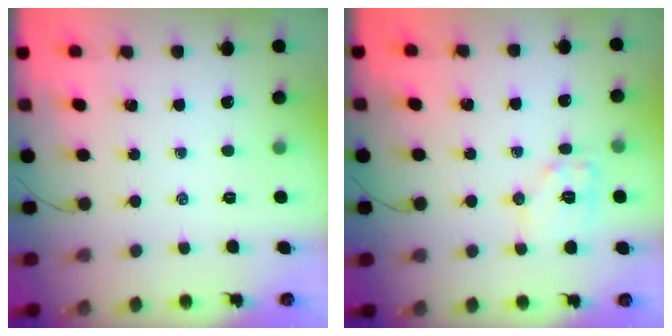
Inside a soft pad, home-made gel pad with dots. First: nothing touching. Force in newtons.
{"total": 9.3, "press": 9.3, "slide": 0.1}